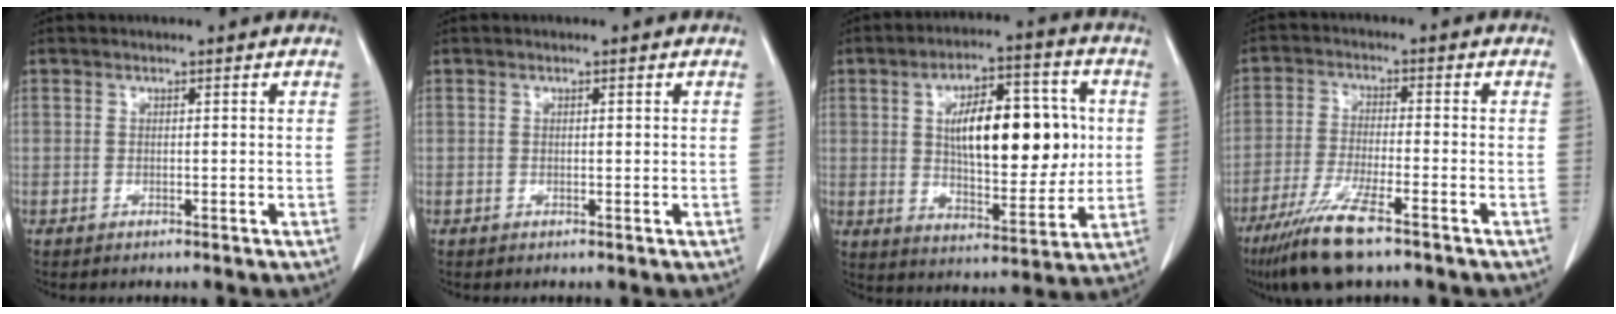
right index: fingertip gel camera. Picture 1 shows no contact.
{"total": 0.0}
{"total": 16.2, "force": [2.4, 6.7, 14.5], "torque": [-0.228, 0.021, 0.045]}
{"total": 9.8, "force": [-6.7, 0.9, 7.1], "torque": [-0.141, -0.028, -0.121]}